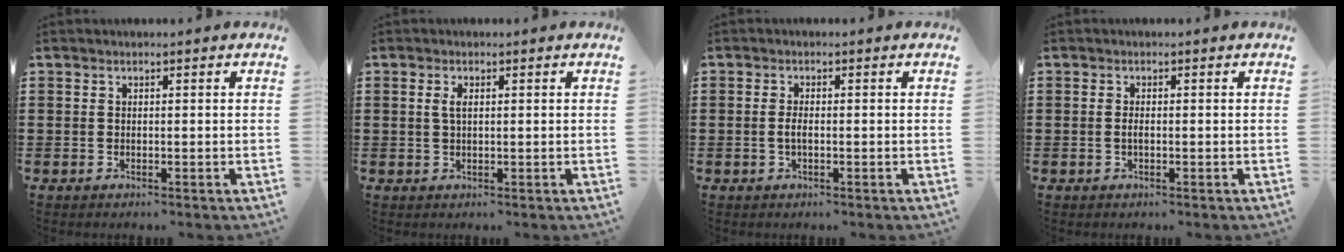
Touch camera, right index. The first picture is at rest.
{"total": 1.8, "force": [0.4, 0.7, 1.6], "torque": [-0.034, 0.004, 0.005]}
{"total": 1.7, "force": [-0.3, 0.6, 1.6], "torque": [-0.037, -0.001, -0.008]}
{"total": 1.0, "force": [-0.2, 0.3, 0.9], "torque": [-0.017, 0.001, -0.004]}